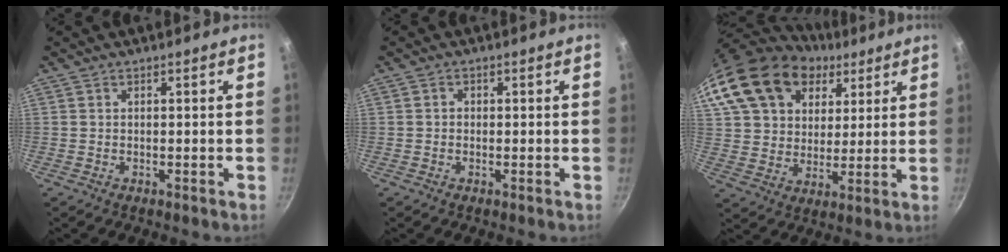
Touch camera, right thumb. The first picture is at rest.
{"total": 0.8, "force": [-0.2, 0.8, 0.3], "torque": [-0.003, 0.004, -0.003]}
{"total": 22.0, "force": [10.5, 15.7, 11.4], "torque": [-0.203, 0.000, 0.189]}